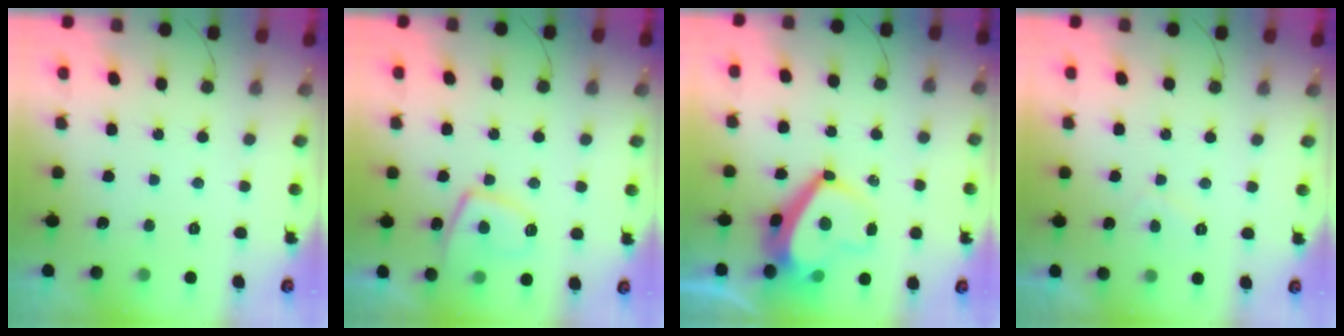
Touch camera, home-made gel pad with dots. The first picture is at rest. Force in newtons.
{"total": 10.4, "press": 10.3, "slide": 1.4}
{"total": 10.4, "press": 10.2, "slide": 2.1}
{"total": 0.9, "press": 0.7, "slide": 0.6}